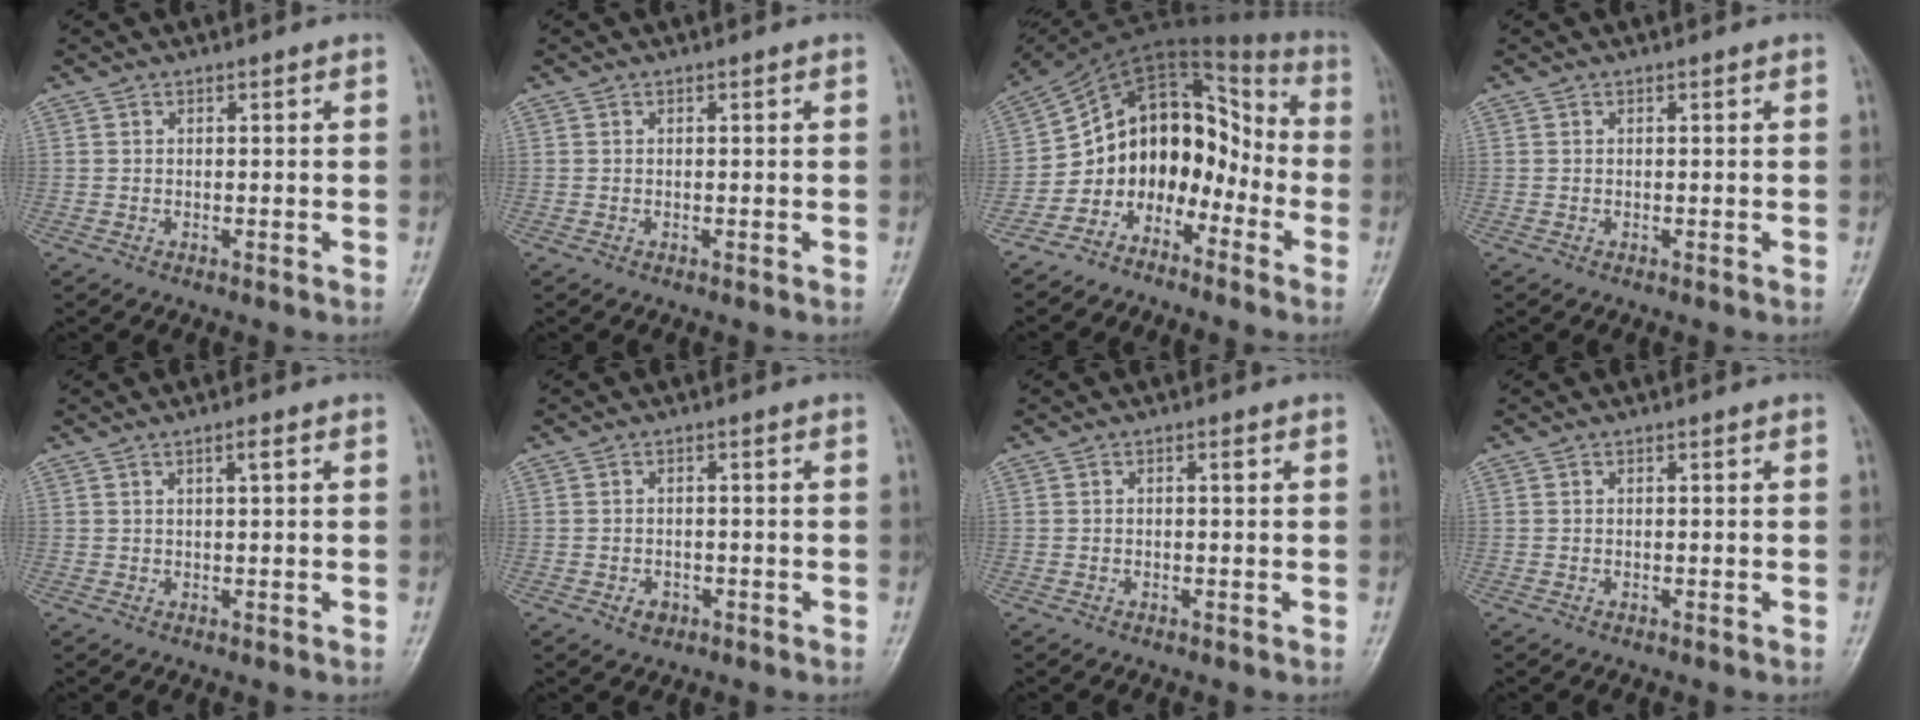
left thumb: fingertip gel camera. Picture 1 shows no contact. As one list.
[{"total": 0.0}, {"total": 13.8, "force": [-5.9, 10.0, 7.5], "torque": [-0.080, 0.120, -0.115]}, {"total": 0.0}, {"total": 1.4, "force": [0.5, 0.1, 1.2], "torque": [-0.023, 0.001, 0.009]}, {"total": 2.3, "force": [-1.1, 1.7, 1.2], "torque": [-0.013, 0.008, -0.013]}, {"total": 0.8, "force": [0.0, 0.1, 0.8], "torque": [-0.018, 0.009, 0.000]}, {"total": 0.0}]